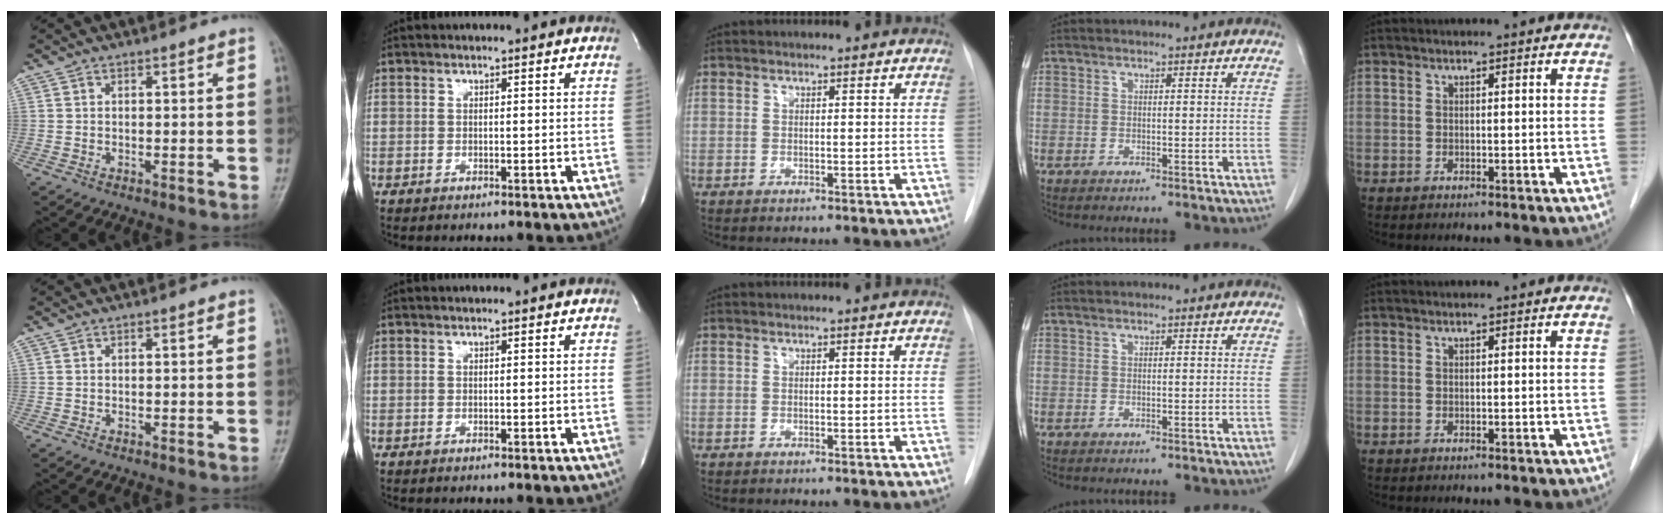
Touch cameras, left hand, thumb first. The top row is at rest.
{}